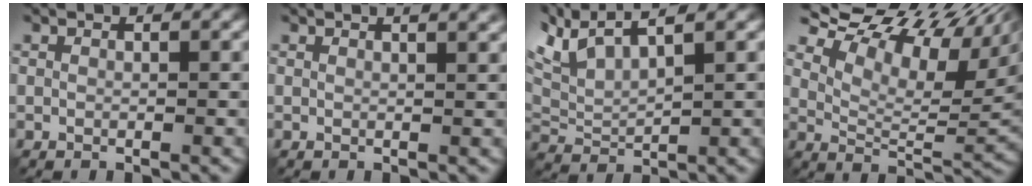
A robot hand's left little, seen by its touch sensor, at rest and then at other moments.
{"total": 3.8, "force": [2.5, 1.7, 2.3], "torque": [-0.006, 0.026, 0.008]}
{"total": 6.1, "force": [4.0, 2.0, 4.2], "torque": [-0.102, 0.020, 0.075]}
{"total": 11.3, "force": [6.4, 4.9, 7.9], "torque": [-0.134, 0.024, 0.110]}